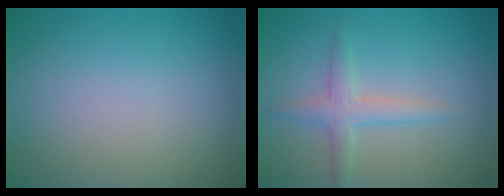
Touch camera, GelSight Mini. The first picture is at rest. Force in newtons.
{"total": 2.4, "press": 2.4, "slide": 0.0}